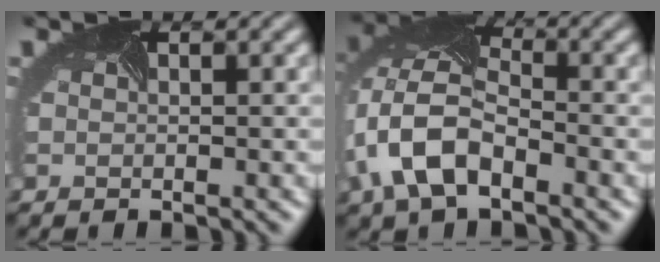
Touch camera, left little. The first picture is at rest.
{"total": 7.8, "force": [-2.8, 4.3, 6.0], "torque": [-0.136, 0.003, -0.064]}